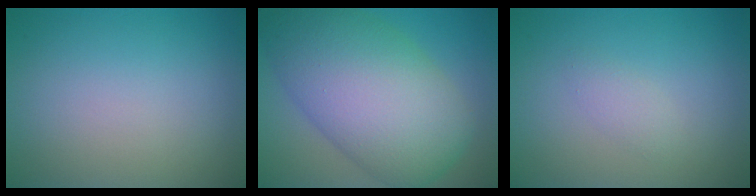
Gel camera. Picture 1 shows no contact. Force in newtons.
{"total": 12.7, "press": 12.7, "slide": 0.4}
{"total": 1.1, "press": 1.1, "slide": 0.1}